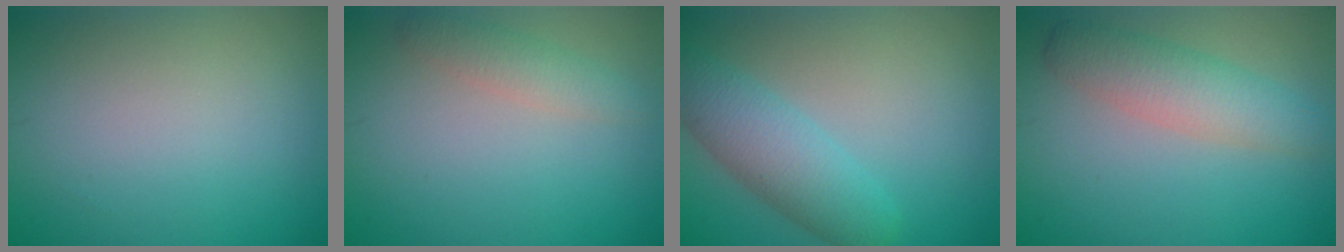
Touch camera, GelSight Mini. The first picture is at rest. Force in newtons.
{"total": 2.1, "press": 2.1, "slide": 0.1}
{"total": 4.9, "press": 4.9, "slide": 0.2}
{"total": 4.1, "press": 4.1, "slide": 0.1}